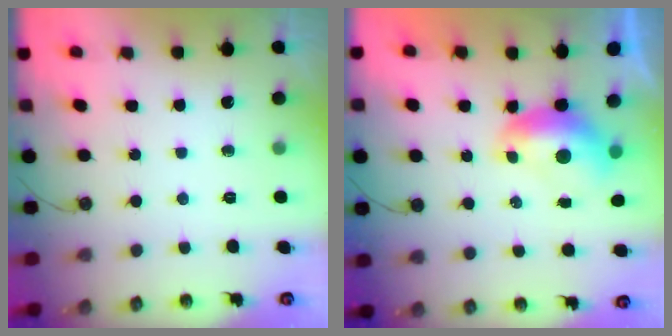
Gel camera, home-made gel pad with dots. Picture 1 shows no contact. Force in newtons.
{"total": 1.3, "press": 1.0, "slide": 0.8}